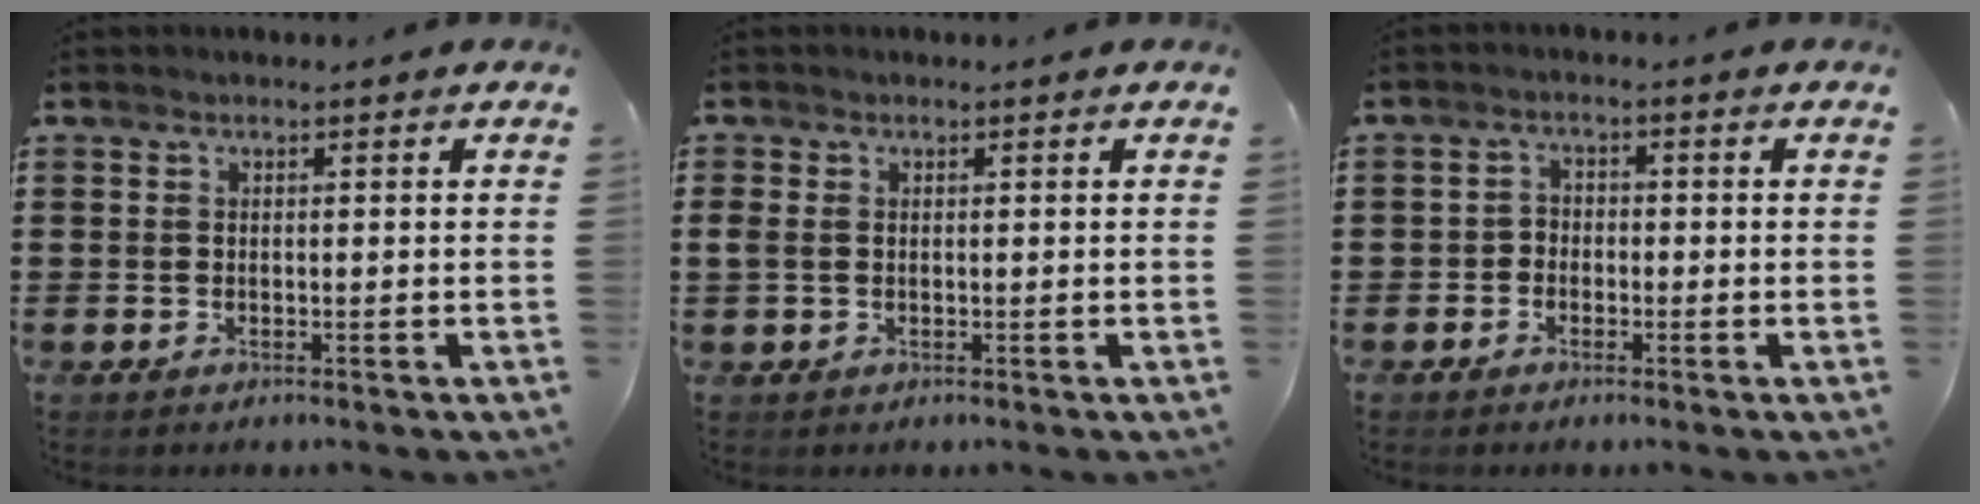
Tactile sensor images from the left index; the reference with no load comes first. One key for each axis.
{"total": 1.4, "fx": -0.1, "fy": 1.0, "fz": 1.0, "tx": -0.037, "ty": -0.001, "tz": -0.008}
{"total": 1.8, "fx": -1.4, "fy": 1.2, "fz": 0.2, "tx": -0.009, "ty": 0.005, "tz": -0.031}